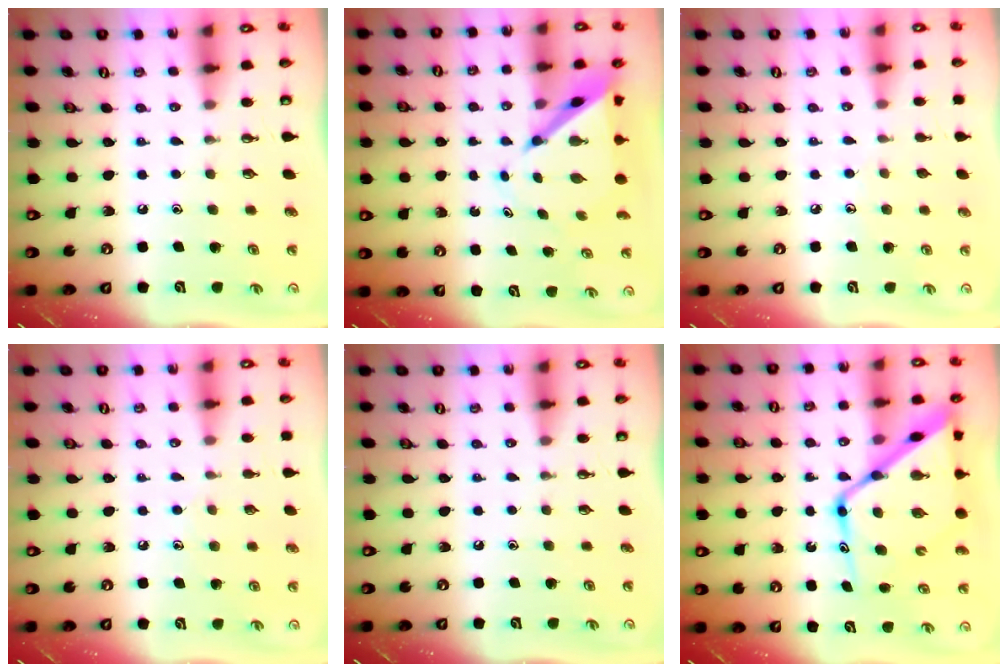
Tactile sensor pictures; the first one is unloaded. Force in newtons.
{"total": 7.0, "press": 7.0, "slide": 0.5}
{"total": 3.9, "press": 3.8, "slide": 0.4}
{"total": 5.6, "press": 5.6, "slide": 0.5}
{"total": 0.0}
{"total": 20.0, "press": 19.9, "slide": 2.0}